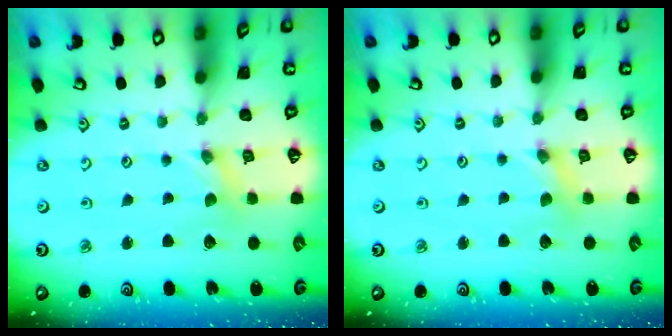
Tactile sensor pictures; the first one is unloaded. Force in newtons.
{"total": 1.6, "press": 1.6, "slide": 0.3}